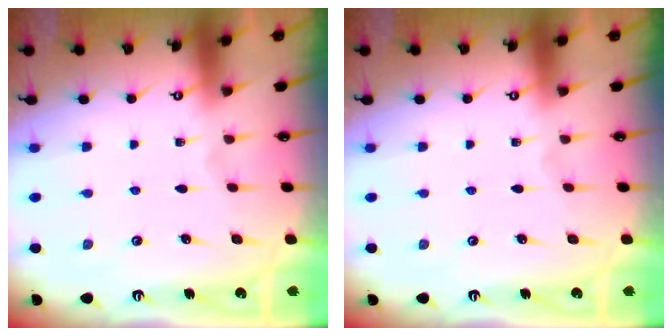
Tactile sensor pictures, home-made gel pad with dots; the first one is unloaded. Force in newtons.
{"total": 0.0}